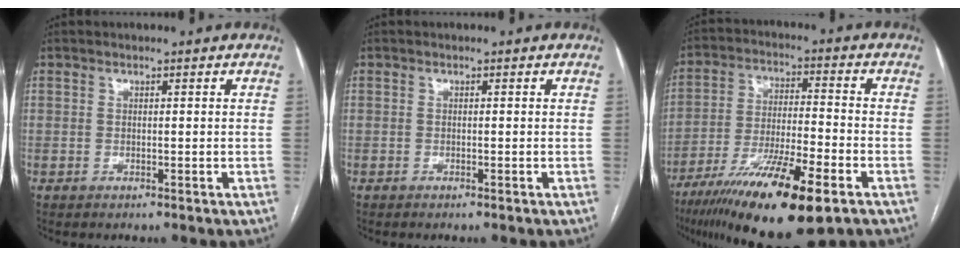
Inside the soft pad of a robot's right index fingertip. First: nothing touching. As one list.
[{"total": 0.0}, {"total": 18.3, "force": [-10.9, 1.9, 14.6], "torque": [-0.254, -0.041, -0.187]}]